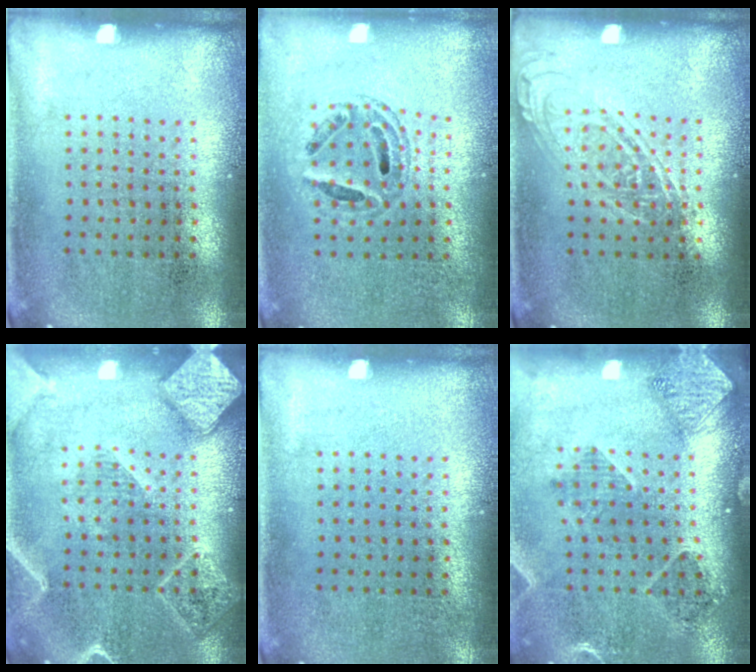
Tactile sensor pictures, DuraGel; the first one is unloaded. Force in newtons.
{"total": 0.8, "press": 0.8, "slide": 0.1}
{"total": 1.1, "press": 1.1, "slide": 0.1}
{"total": 2.2, "press": 2.2, "slide": 0.2}
{"total": 0.0}
{"total": 1.6, "press": 1.5, "slide": 0.4}